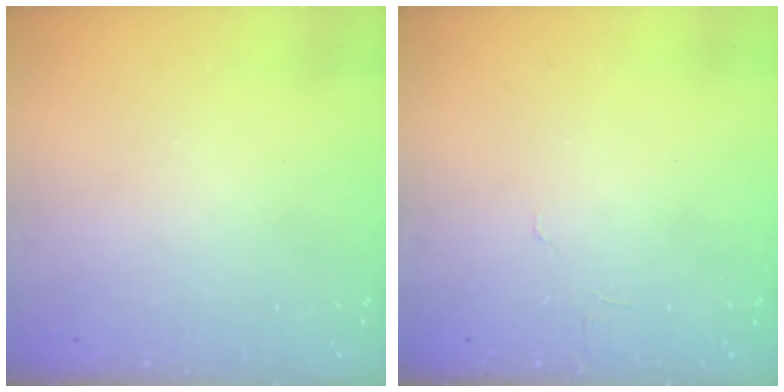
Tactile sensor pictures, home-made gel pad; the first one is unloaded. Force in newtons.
{"total": 3.5, "press": 3.5, "slide": 0.3}